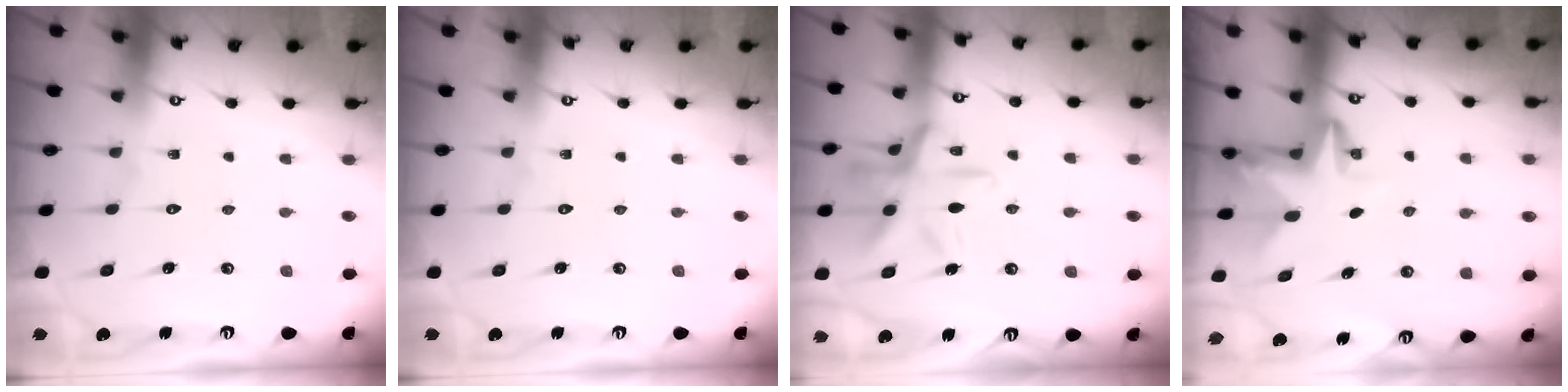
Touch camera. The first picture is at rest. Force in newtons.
{"total": 0.0}
{"total": 16.2, "press": 16.2, "slide": 1.2}
{"total": 3.5, "press": 3.5, "slide": 0.2}